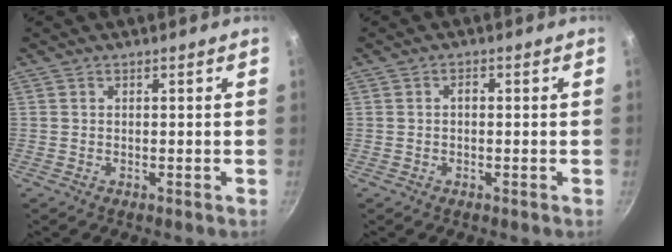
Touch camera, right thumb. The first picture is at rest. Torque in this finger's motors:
{"motor_torque": [0.88, 2.65, 0.41, -0.04, -0.02]}